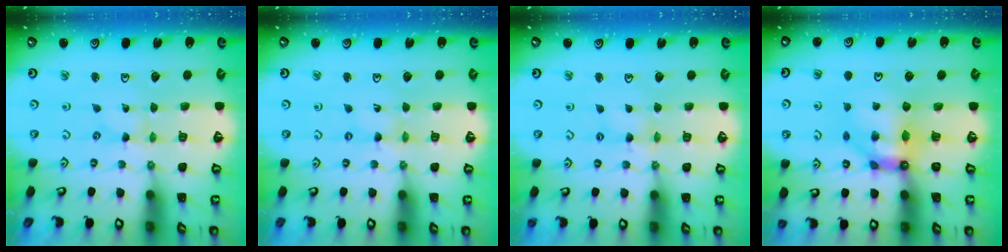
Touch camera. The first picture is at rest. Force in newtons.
{"total": 0.0}
{"total": 3.1, "press": 3.1, "slide": 0.3}
{"total": 8.5, "press": 8.4, "slide": 1.0}